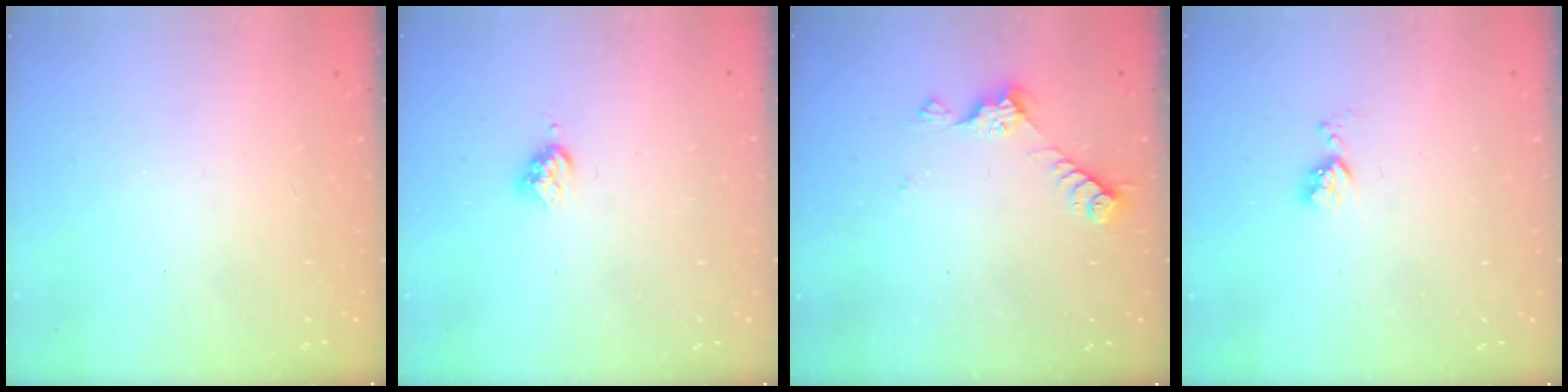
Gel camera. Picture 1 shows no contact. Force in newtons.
{"total": 3.4, "press": 3.3, "slide": 0.5}
{"total": 6.6, "press": 6.6, "slide": 0.6}
{"total": 4.0, "press": 3.9, "slide": 0.7}